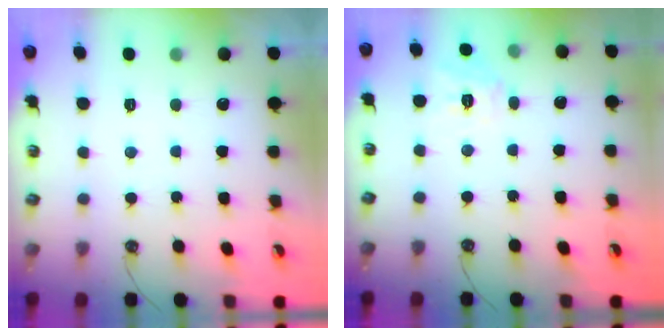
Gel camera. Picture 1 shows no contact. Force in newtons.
{"total": 9.1, "press": 9.1, "slide": 0.8}